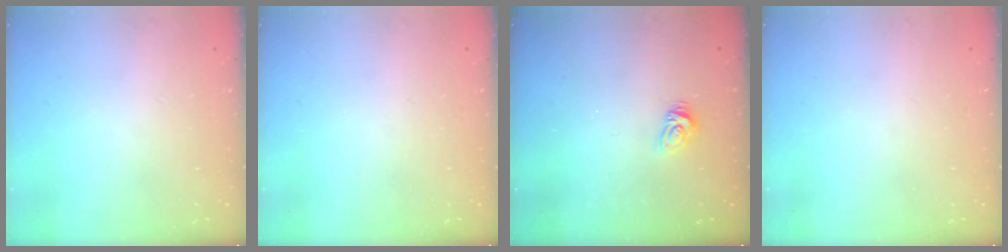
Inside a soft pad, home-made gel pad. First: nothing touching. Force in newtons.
{"total": 0.0}
{"total": 5.5, "press": 5.5, "slide": 0.4}
{"total": 0.0}